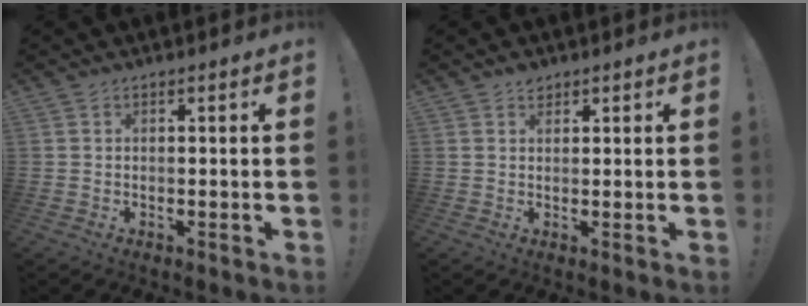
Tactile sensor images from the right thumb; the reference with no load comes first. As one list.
[{"total": 2.1, "force": [1.7, 1.2, 0.5], "torque": [0.011, -0.014, 0.028]}]